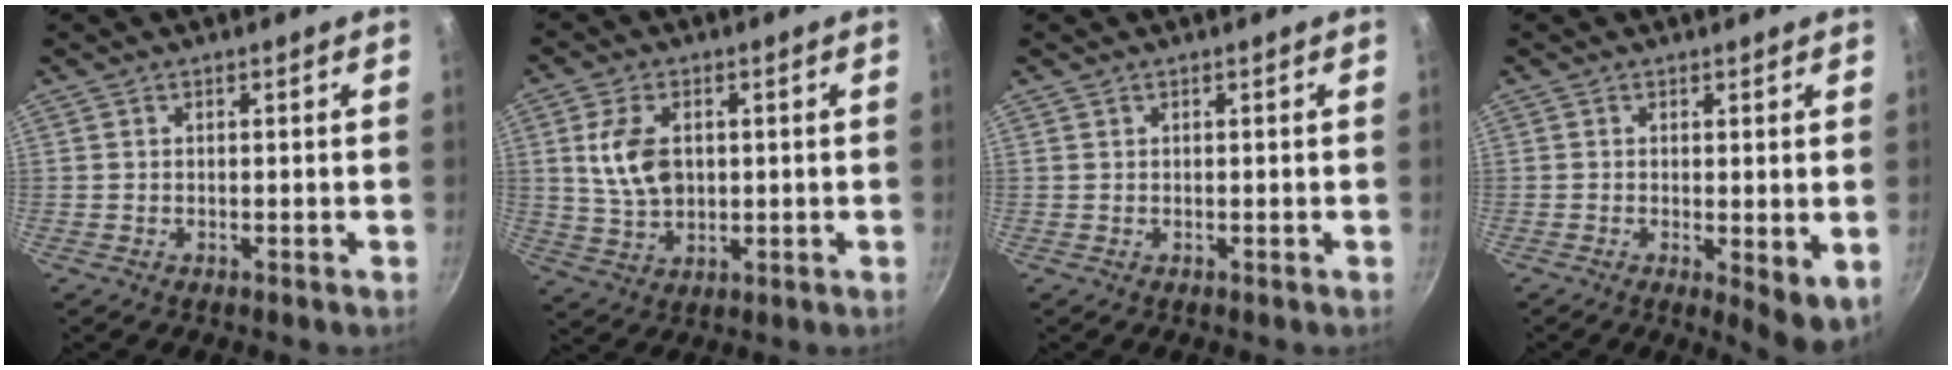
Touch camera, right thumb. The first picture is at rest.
{"total": 8.7, "force": [1.6, 5.7, 6.4], "torque": [-0.115, -0.003, 0.040]}
{"total": 0.0}
{"total": 5.5, "force": [-0.8, 1.4, 5.2], "torque": [-0.077, -0.019, -0.010]}